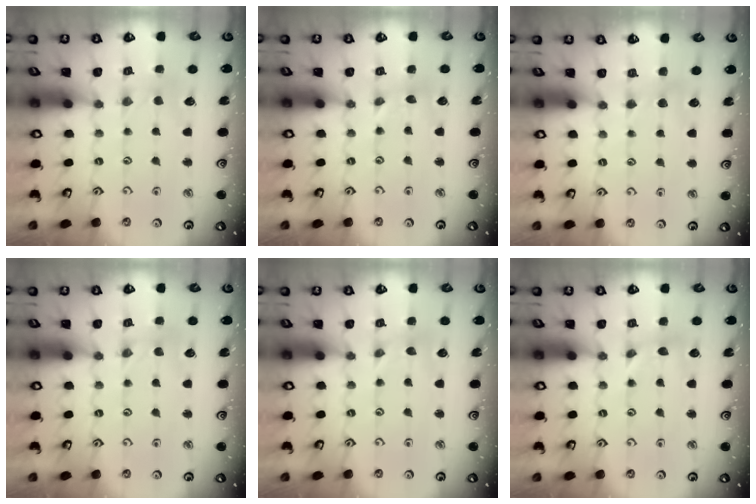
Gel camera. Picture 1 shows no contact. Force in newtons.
{"total": 0.7, "press": 0.7, "slide": 0.1}
{"total": 3.0, "press": 2.9, "slide": 0.5}
{"total": 0.0}
{"total": 0.0}
{"total": 2.9, "press": 2.8, "slide": 0.4}